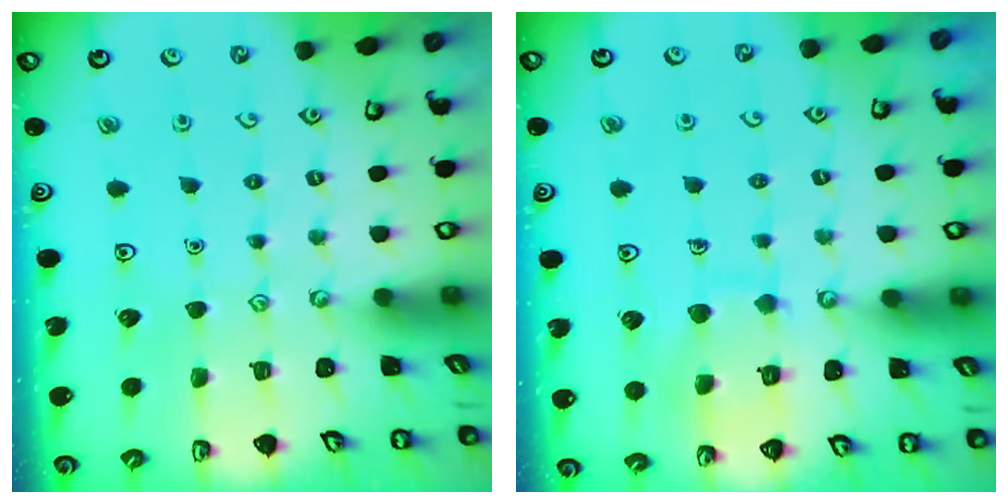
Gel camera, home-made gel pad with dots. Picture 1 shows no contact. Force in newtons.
{"total": 8.8, "press": 8.8, "slide": 0.5}